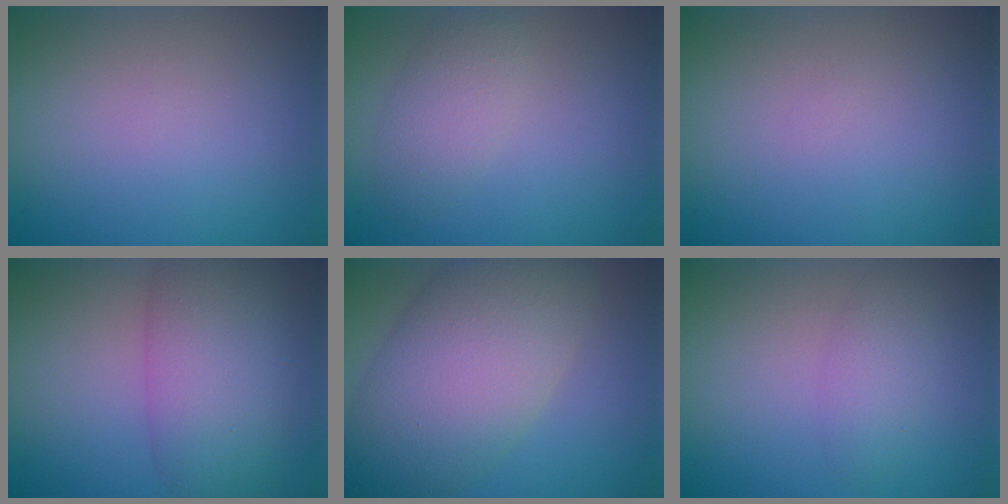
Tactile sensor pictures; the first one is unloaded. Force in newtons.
{"total": 2.5, "press": 2.5, "slide": 0.0}
{"total": 0.0}
{"total": 7.8, "press": 7.7, "slide": 0.5}
{"total": 10.9, "press": 10.9, "slide": 0.2}
{"total": 2.0, "press": 2.0, "slide": 0.1}